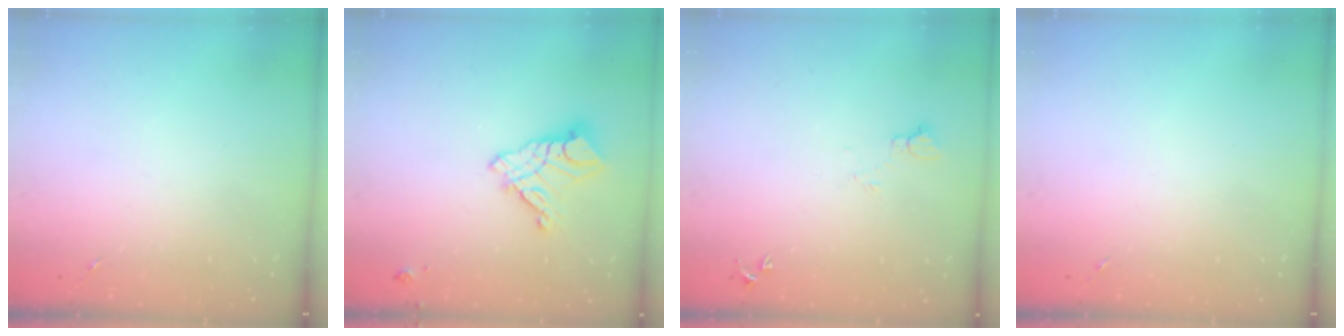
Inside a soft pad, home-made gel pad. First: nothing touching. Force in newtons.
{"total": 12.6, "press": 12.5, "slide": 1.1}
{"total": 4.2, "press": 4.1, "slide": 0.5}
{"total": 0.0}